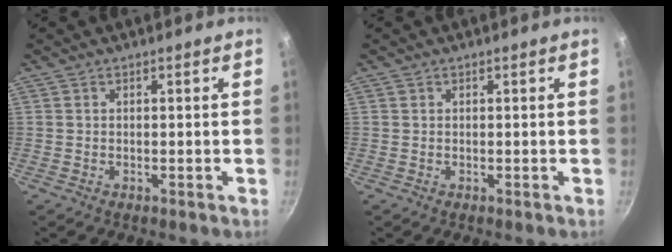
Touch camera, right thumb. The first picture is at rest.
{"total": 0.0}